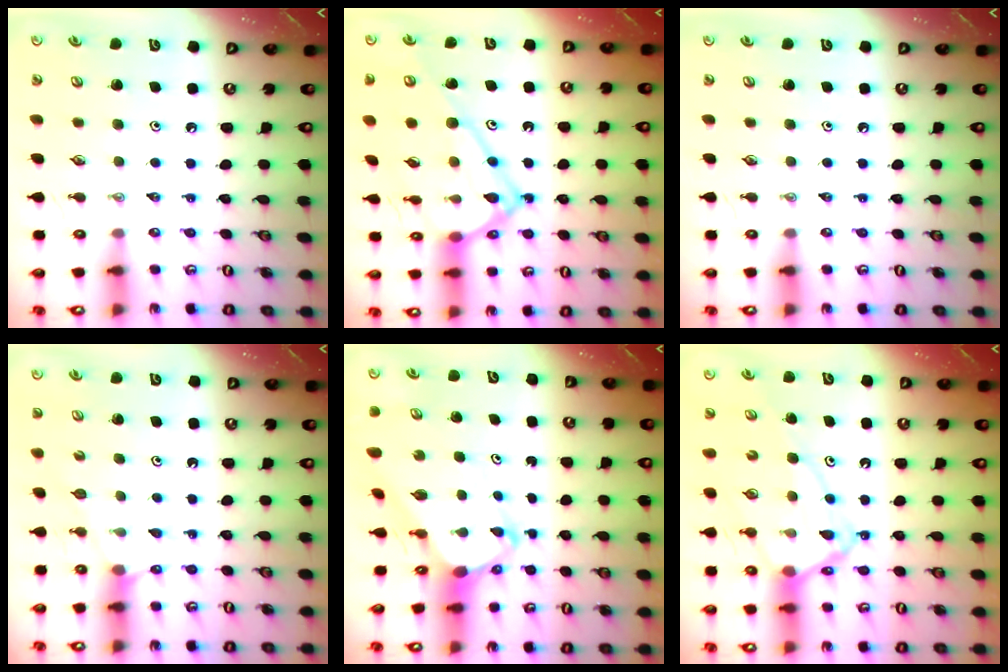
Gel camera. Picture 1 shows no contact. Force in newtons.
{"total": 18.5, "press": 18.5, "slide": 1.0}
{"total": 0.0}
{"total": 5.5, "press": 5.4, "slide": 0.6}
{"total": 4.1, "press": 4.1, "slide": 0.3}
{"total": 12.4, "press": 12.3, "slide": 1.4}